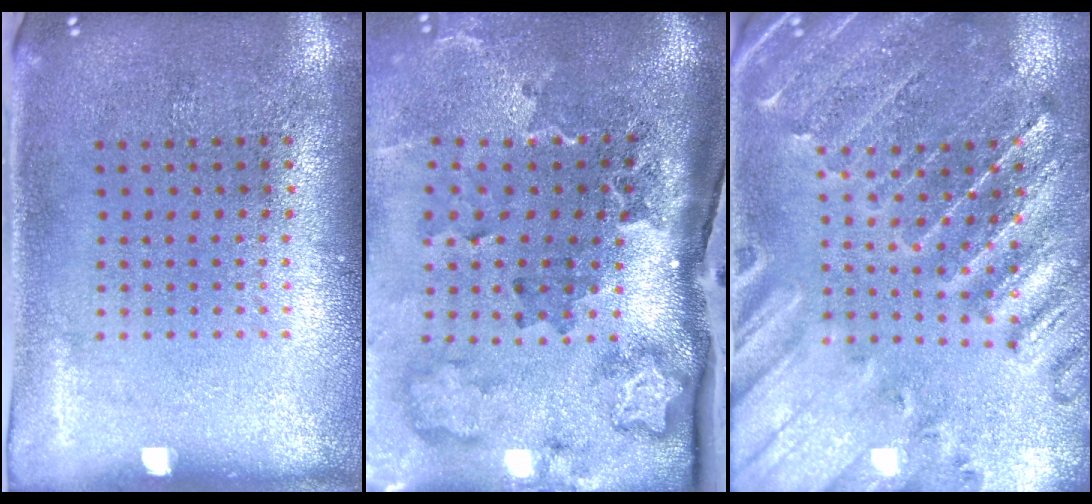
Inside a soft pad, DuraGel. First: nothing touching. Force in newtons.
{"total": 3.7, "press": 2.4, "slide": 2.7}
{"total": 1.3, "press": 1.3, "slide": 0.4}